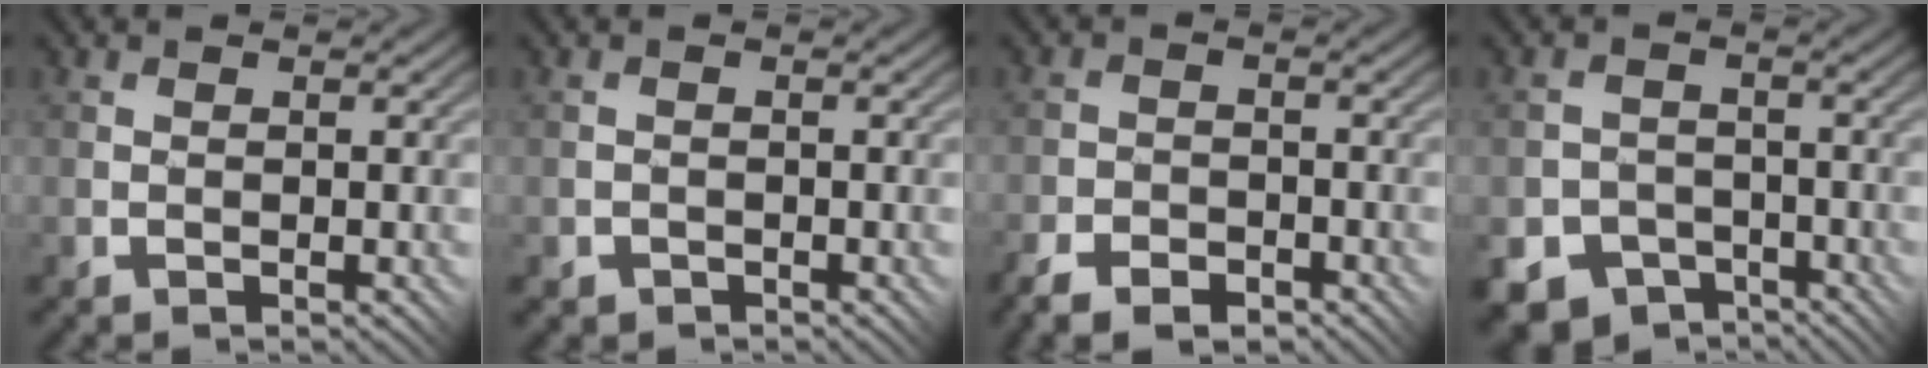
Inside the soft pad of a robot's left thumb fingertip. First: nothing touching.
{"total": 1.2, "force": [-0.8, 0.9, -0.2], "torque": [0.009, 0.004, -0.013]}
{"total": 4.7, "force": [-3.5, 2.2, 2.3], "torque": [-0.045, -0.002, -0.065]}
{"total": 7.5, "force": [-5.3, 5.1, 1.5], "torque": [-0.027, -0.008, -0.090]}